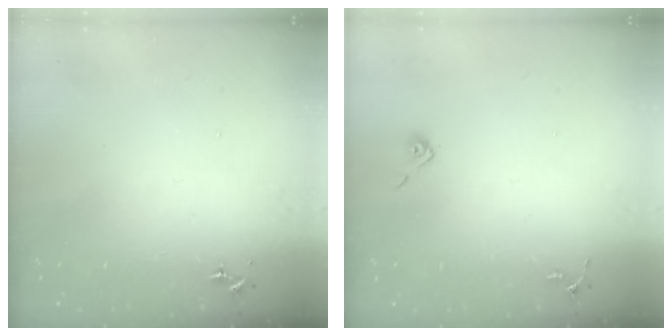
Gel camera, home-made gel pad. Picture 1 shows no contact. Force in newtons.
{"total": 4.0, "press": 4.0, "slide": 0.4}